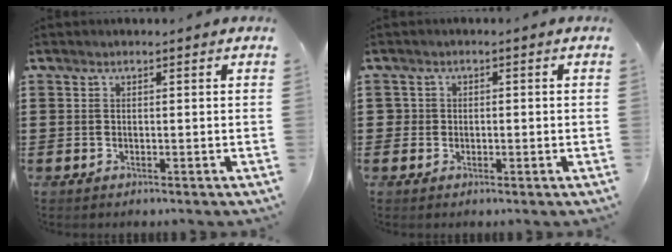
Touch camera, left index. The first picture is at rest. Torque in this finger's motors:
{"motor_torque": [-0.31, 0.07, -0.04, -0.02]}